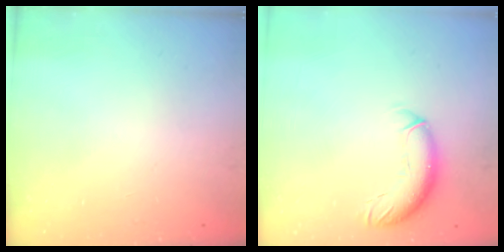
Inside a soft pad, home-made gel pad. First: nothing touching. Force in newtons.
{"total": 9.2, "press": 9.0, "slide": 1.9}